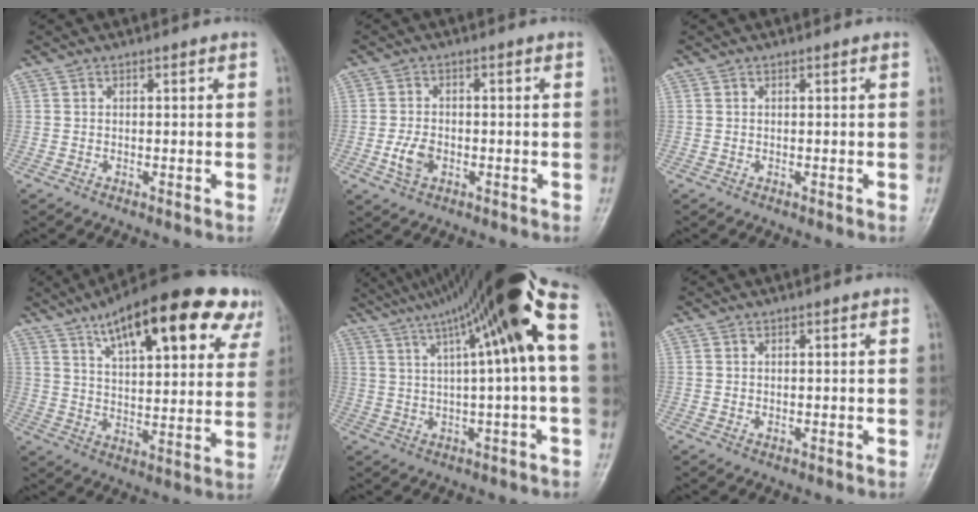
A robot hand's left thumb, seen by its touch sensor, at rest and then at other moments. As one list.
[{"total": 4.2, "force": [-1.4, 2.8, 2.8], "torque": [-0.054, 0.006, -0.026]}, {"total": 0.0}, {"total": 25.2, "force": [14.0, 8.6, 19.1], "torque": [-0.243, -0.019, 0.203]}, {"total": 20.6, "force": [7.3, 2.3, 19.1], "torque": [-0.310, 0.043, 0.114]}, {"total": 0.7, "force": [0.1, 0.5, 0.5], "torque": [-0.006, -0.001, 0.004]}]